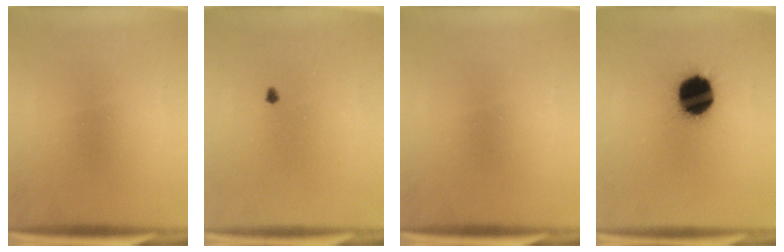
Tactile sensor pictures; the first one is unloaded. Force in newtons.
{"total": 0.7}
{"total": 0.0}
{"total": 15.0}